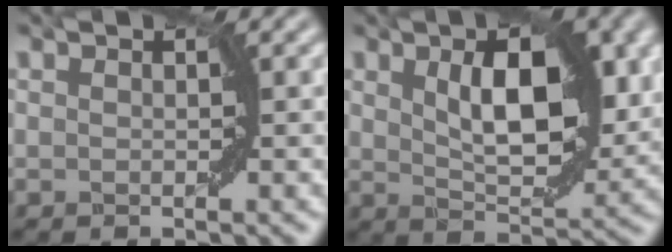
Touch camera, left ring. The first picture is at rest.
{"total": 7.9, "force": [2.2, 3.5, 6.7], "torque": [-0.110, -0.001, 0.040]}